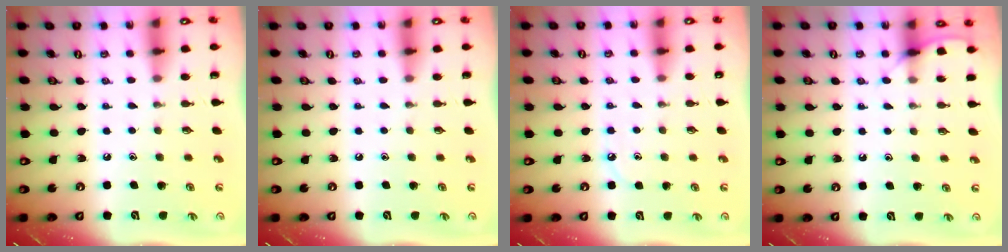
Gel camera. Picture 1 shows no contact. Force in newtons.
{"total": 0.0}
{"total": 3.5, "press": 3.5, "slide": 0.5}
{"total": 5.9, "press": 5.8, "slide": 0.6}